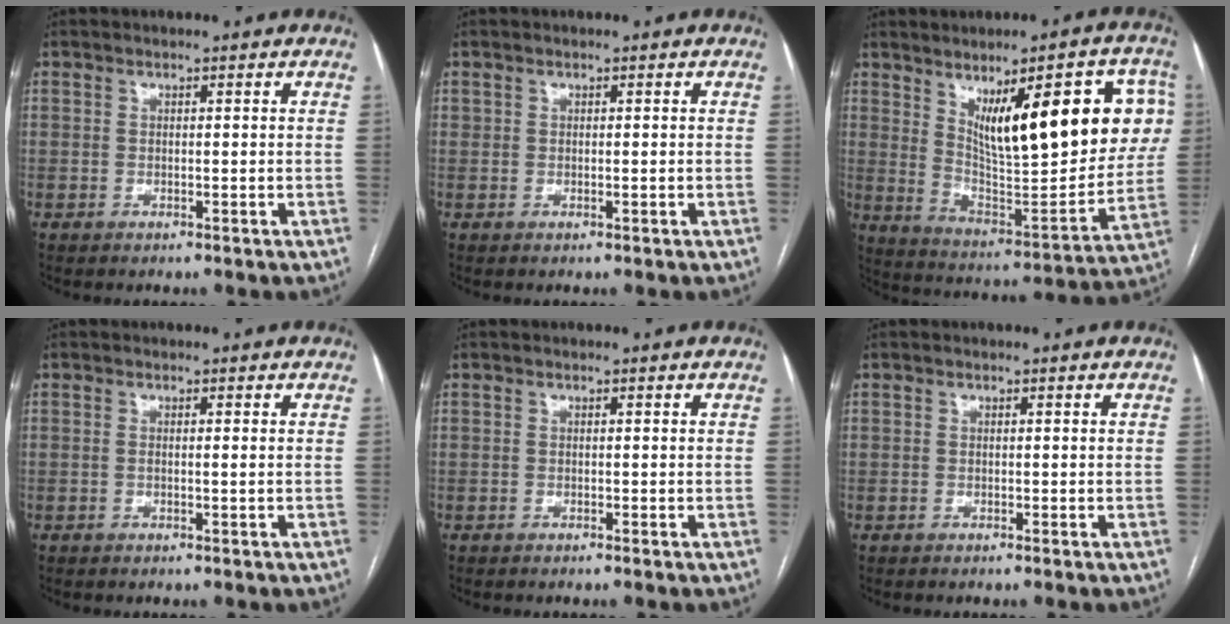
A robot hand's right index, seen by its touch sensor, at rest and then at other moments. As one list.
[{"total": 0.0}, {"total": 23.4, "force": [7.5, 6.0, 21.4], "torque": [-0.306, 0.006, 0.125]}, {"total": 0.6, "force": [-0.2, -0.2, 0.5], "torque": [-0.013, 0.000, -0.004]}, {"total": 0.0}, {"total": 0.0}]